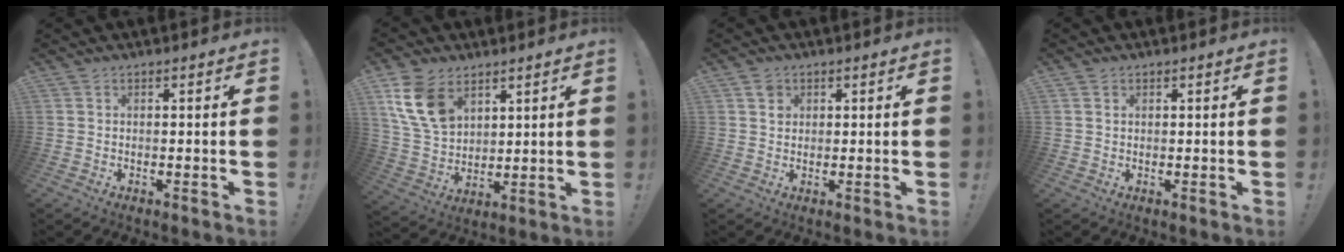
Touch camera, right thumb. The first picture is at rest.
{"total": 14.7, "force": [7.2, 10.0, 8.1], "torque": [-0.157, -0.025, 0.147]}
{"total": 2.6, "force": [1.2, 2.2, 0.8], "torque": [-0.008, -0.001, 0.022]}
{"total": 1.2, "force": [0.7, 0.9, 0.4], "torque": [-0.006, 0.001, 0.012]}